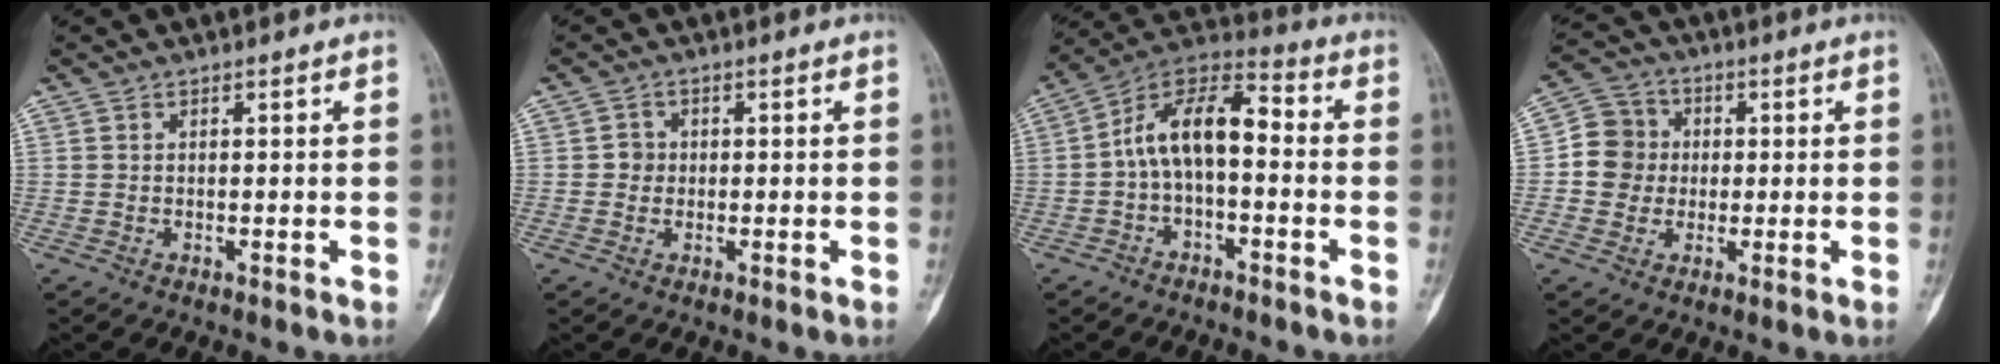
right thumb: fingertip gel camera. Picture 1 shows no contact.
{"total": 2.0, "force": [0.0, 1.9, 0.6], "torque": [0.006, 0.007, -0.005]}
{"total": 11.7, "force": [-0.9, 6.0, 10.0], "torque": [-0.162, 0.052, -0.030]}
{"total": 7.7, "force": [-0.1, 7.3, 2.3], "torque": [-0.007, 0.018, -0.013]}